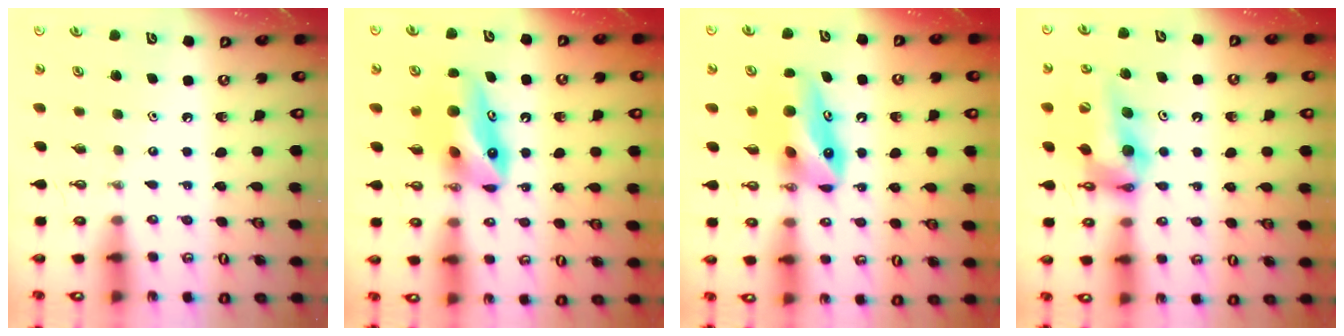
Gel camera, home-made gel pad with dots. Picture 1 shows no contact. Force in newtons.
{"total": 11.2, "press": 8.9, "slide": 6.8}
{"total": 11.2, "press": 8.9, "slide": 6.8}
{"total": 14.2, "press": 14.1, "slide": 1.6}